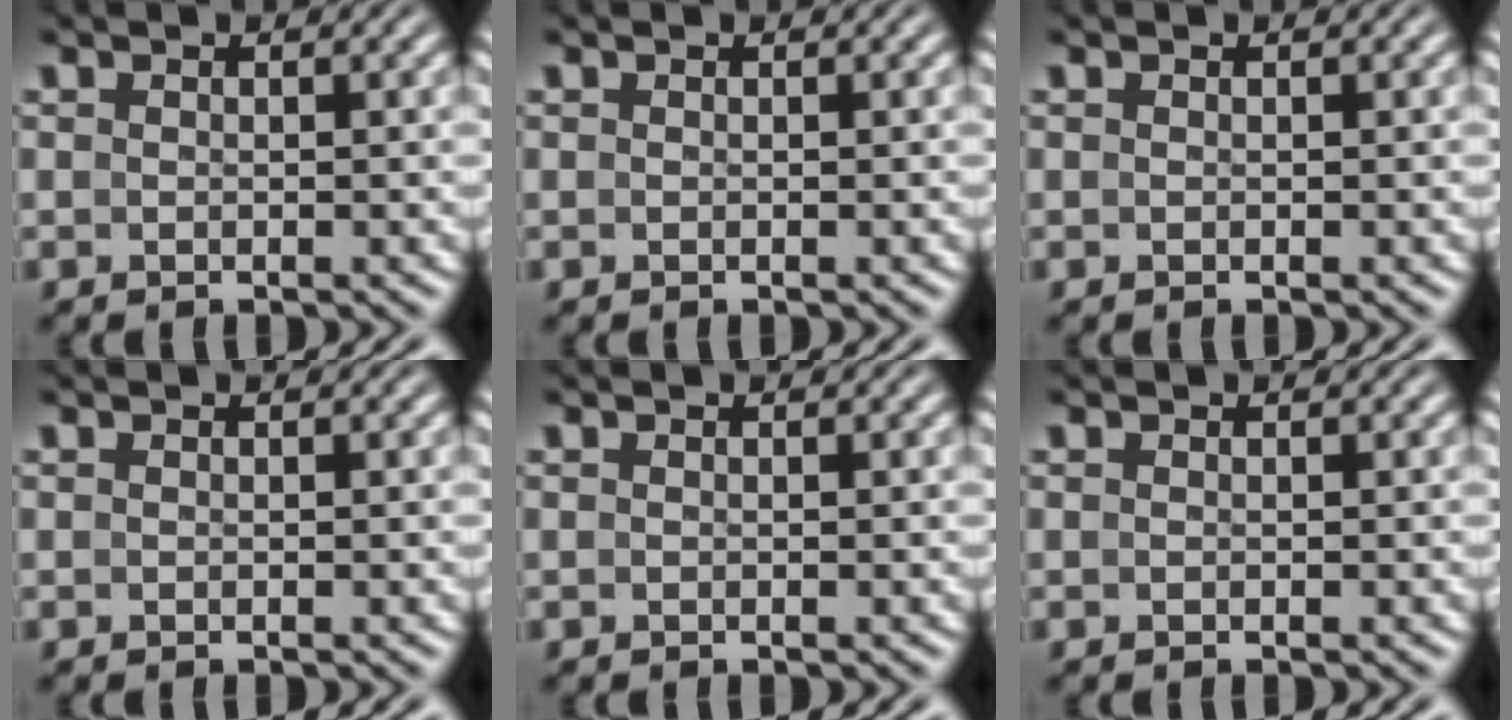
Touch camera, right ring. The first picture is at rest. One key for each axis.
{"total": 0.0}
{"total": 0.0}
{"total": 0.0}
{"total": 0.0}
{"total": 0.0}